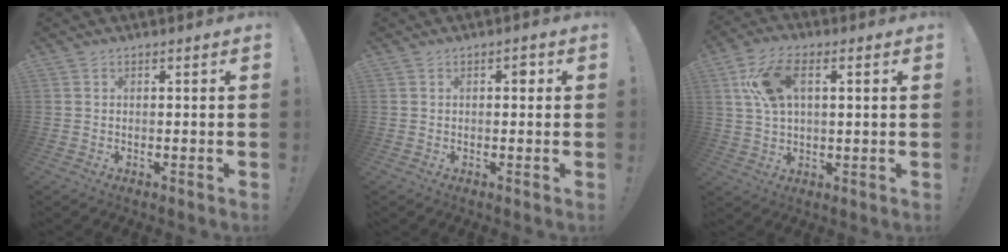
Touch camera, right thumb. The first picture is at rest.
{"total": 2.1, "force": [0.1, 1.4, 1.5], "torque": [-0.009, 0.002, -0.006]}
{"total": 10.8, "force": [2.7, 5.7, 8.8], "torque": [-0.186, 0.004, 0.049]}